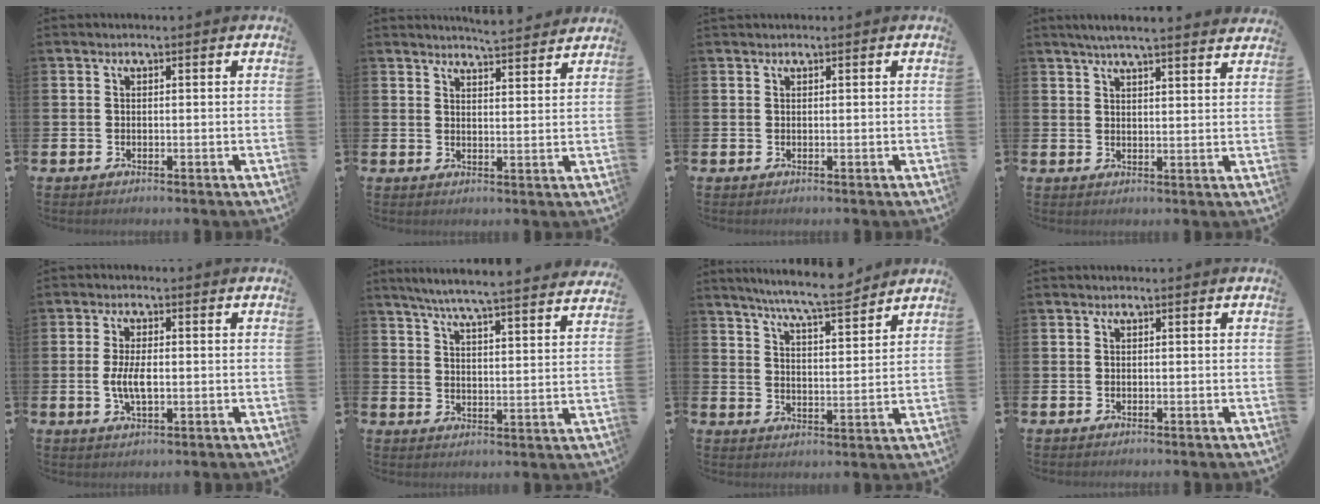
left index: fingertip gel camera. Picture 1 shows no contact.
{"total": 4.6, "force": [4.6, -0.4, 0.1], "torque": [-0.002, -0.032, 0.081]}
{"total": 0.5, "force": [0.5, 0.0, 0.0], "torque": [0.000, 0.001, 0.009]}
{"total": 4.8, "force": [4.6, -0.3, 1.4], "torque": [-0.037, -0.015, 0.081]}
{"total": 4.3, "force": [-0.3, 1.9, 3.8], "torque": [-0.078, 0.001, -0.008]}
{"total": 6.4, "force": [6.1, -0.2, 2.0], "torque": [-0.055, -0.044, 0.103]}
{"total": 7.6, "force": [7.2, -0.1, 2.5], "torque": [-0.067, -0.041, 0.127]}
{"total": 0.0}